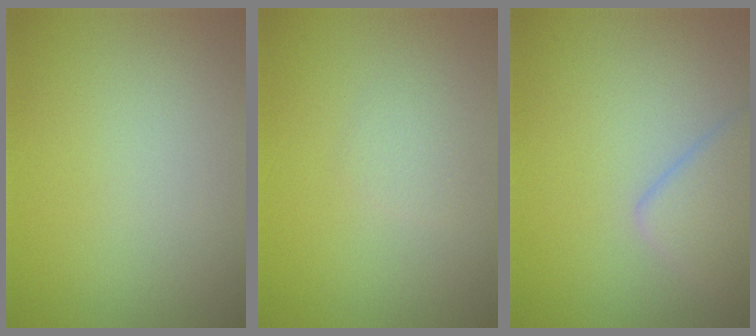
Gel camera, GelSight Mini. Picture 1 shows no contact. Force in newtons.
{"total": 0.9, "press": 0.9, "slide": 0.0}
{"total": 3.1, "press": 3.1, "slide": 0.0}